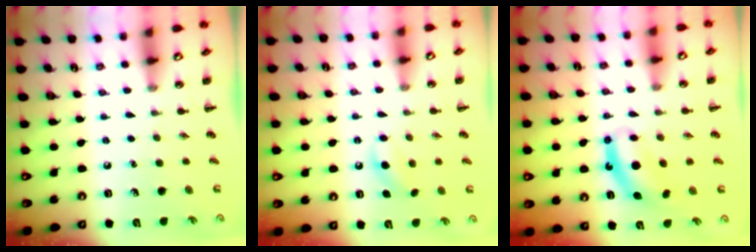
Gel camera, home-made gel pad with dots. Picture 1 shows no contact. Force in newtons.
{"total": 6.6, "press": 6.4, "slide": 1.6}
{"total": 8.5, "press": 8.4, "slide": 1.2}